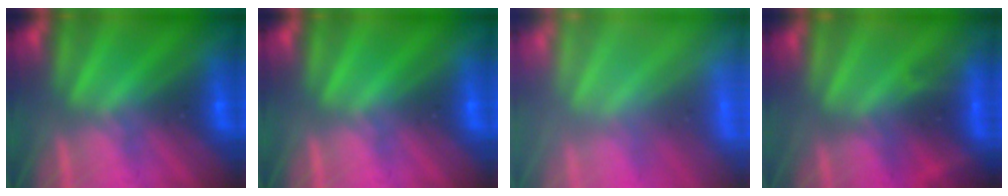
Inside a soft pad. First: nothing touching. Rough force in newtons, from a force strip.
{"total": 0.0}
{"total": 7.6}
{"total": 5.1}